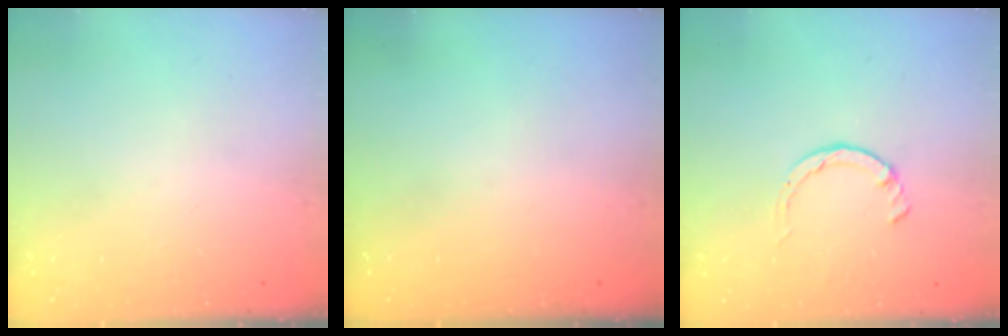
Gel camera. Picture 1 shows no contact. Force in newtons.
{"total": 0.0}
{"total": 1.4, "press": 1.4, "slide": 0.3}